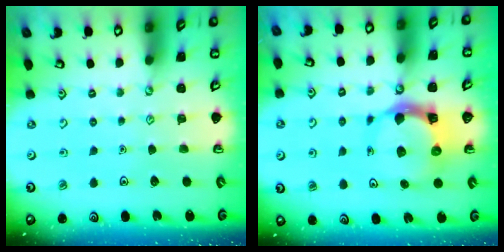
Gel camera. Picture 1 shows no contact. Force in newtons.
{"total": 8.7, "press": 8.7, "slide": 1.2}